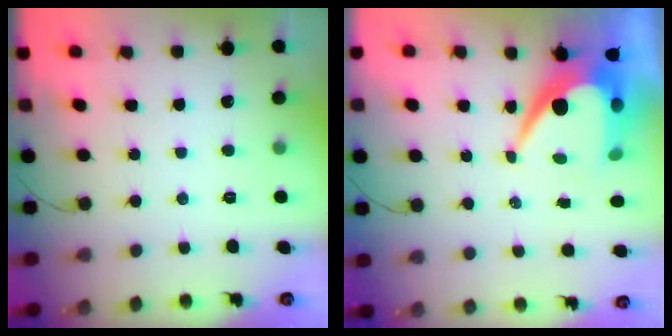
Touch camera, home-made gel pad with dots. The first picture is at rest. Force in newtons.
{"total": 11.8, "press": 11.8, "slide": 1.0}